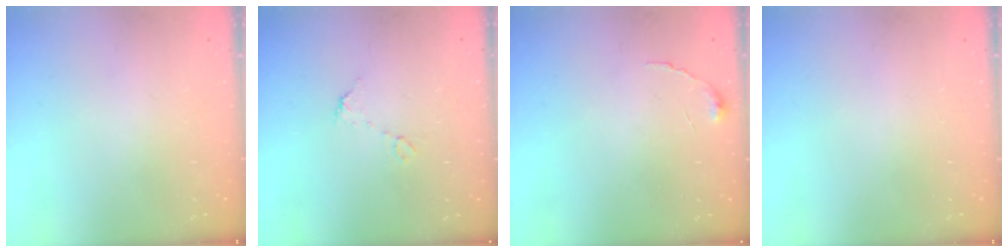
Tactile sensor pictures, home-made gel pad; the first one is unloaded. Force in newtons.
{"total": 5.0, "press": 4.9, "slide": 0.4}
{"total": 6.3, "press": 6.3, "slide": 0.3}
{"total": 0.0}